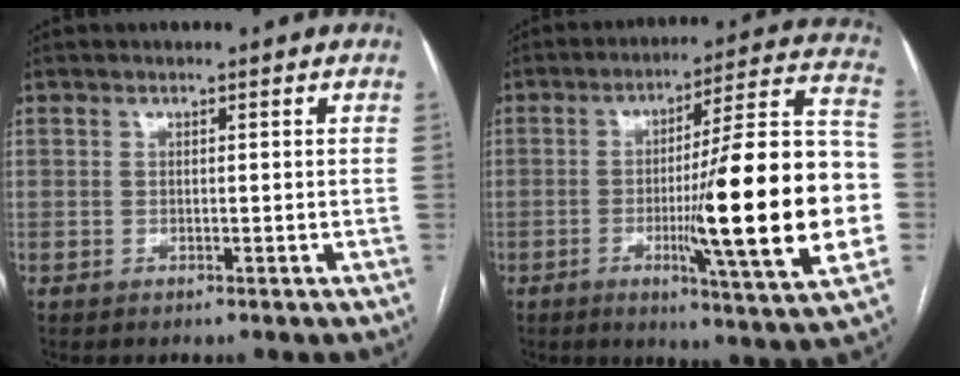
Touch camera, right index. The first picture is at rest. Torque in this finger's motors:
{"motor_torque": [2.14, 0.00, 1.05, 0.21]}